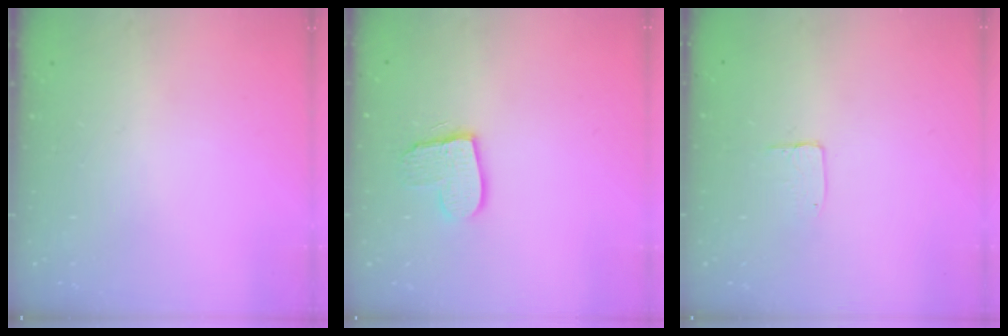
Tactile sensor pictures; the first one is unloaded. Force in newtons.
{"total": 10.3, "press": 10.3, "slide": 0.8}
{"total": 3.8, "press": 3.8, "slide": 0.3}